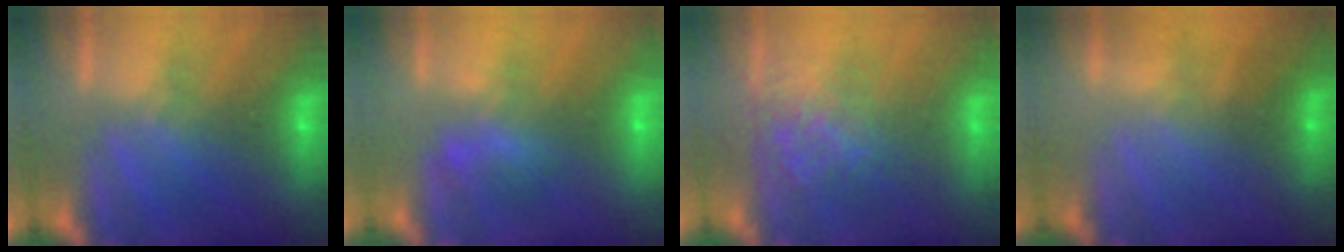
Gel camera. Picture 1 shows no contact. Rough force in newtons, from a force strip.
{"total": 2.2}
{"total": 3.9}
{"total": 1.8}